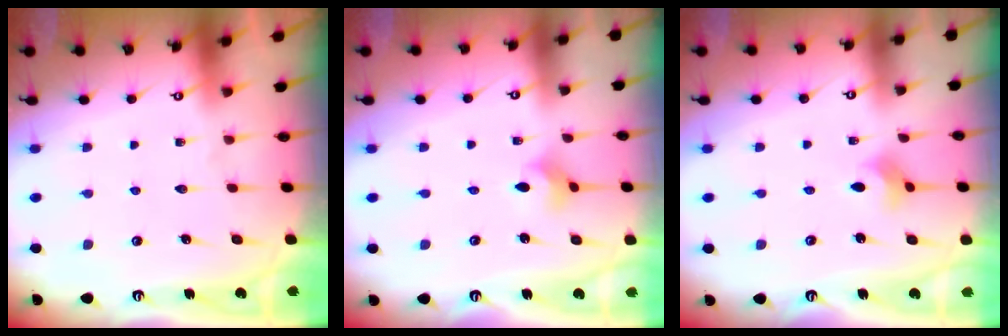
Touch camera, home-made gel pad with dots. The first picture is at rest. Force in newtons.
{"total": 3.5, "press": 3.5, "slide": 0.6}
{"total": 2.8, "press": 2.7, "slide": 0.6}